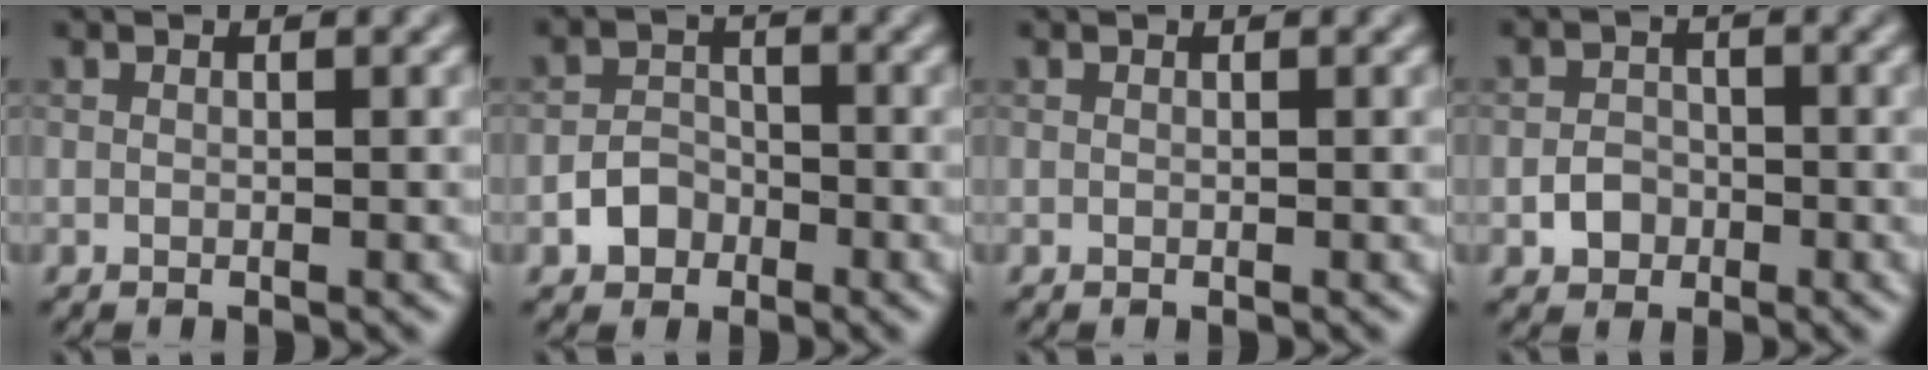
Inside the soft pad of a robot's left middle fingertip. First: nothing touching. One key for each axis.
{"total": 2.5, "fx": -1.3, "fy": 1.9, "fz": 0.9, "tx": -0.010, "ty": 0.007, "tz": -0.025}
{"total": 0.0}
{"total": 2.1, "fx": -0.9, "fy": 1.7, "fz": 0.8, "tx": -0.009, "ty": 0.002, "tz": -0.020}